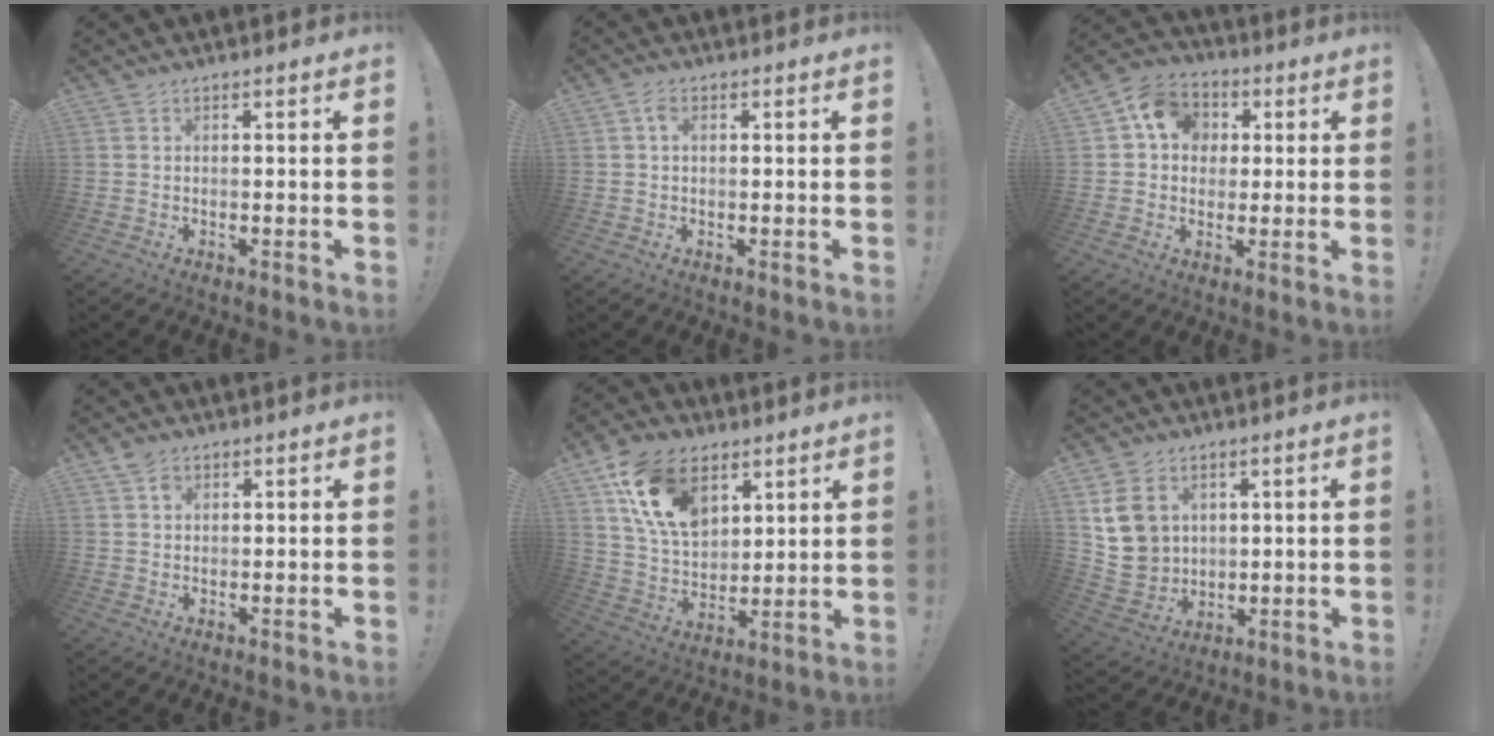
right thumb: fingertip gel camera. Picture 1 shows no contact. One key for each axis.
{"total": 2.6, "fx": 0.9, "fy": 1.6, "fz": 1.8, "tx": -0.039, "ty": 0.006, "tz": 0.015}
{"total": 11.2, "fx": 2.7, "fy": 9.6, "fz": 5.2, "tx": -0.080, "ty": 0.008, "tz": 0.056}
{"total": 2.7, "fx": 1.6, "fy": 1.9, "fz": 1.1, "tx": -0.011, "ty": -0.004, "tz": 0.028}
{"total": 18.4, "fx": 8.9, "fy": 12.0, "fz": 10.7, "tx": -0.193, "ty": -0.031, "tz": 0.171}
{"total": 11.3, "fx": 5.1, "fy": 9.1, "fz": 4.3, "tx": -0.075, "ty": -0.014, "tz": 0.107}